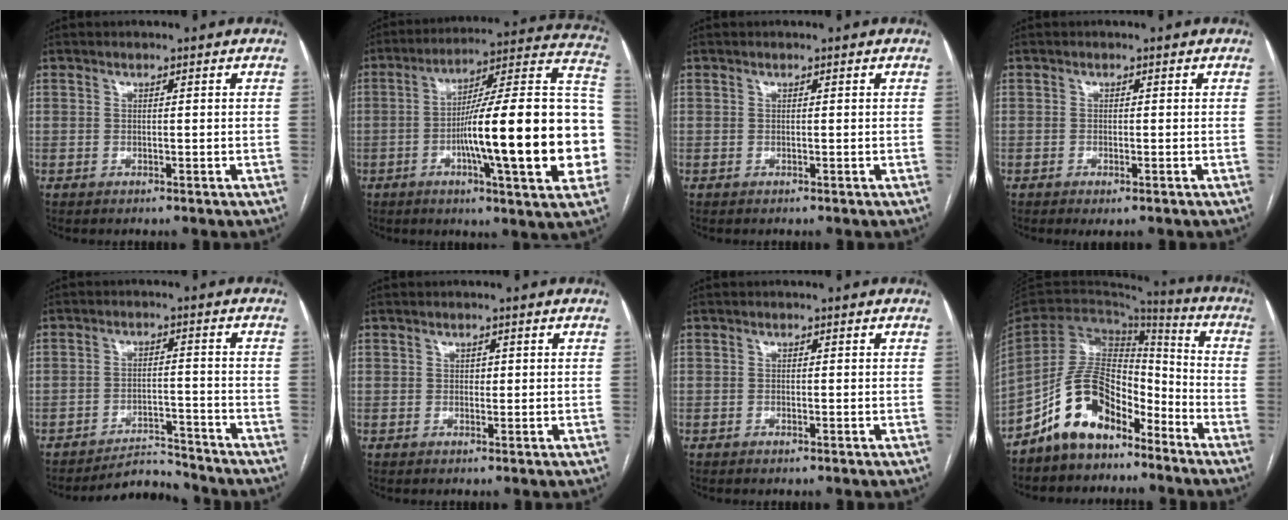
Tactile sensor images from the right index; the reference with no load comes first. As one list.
[{"total": 25.7, "force": [-4.6, 2.5, 25.2], "torque": [-0.292, 0.022, -0.070]}, {"total": 0.0}, {"total": 1.6, "force": [-0.9, 0.4, 1.2], "torque": [-0.017, -0.003, -0.010]}, {"total": 5.4, "force": [-5.4, 0.6, -0.5], "torque": [0.011, 0.007, -0.086]}, {"total": 0.8, "force": [0.2, 0.6, 0.5], "torque": [-0.004, 0.002, 0.002]}, {"total": 0.5, "force": [-0.4, 0.1, 0.3], "torque": [-0.004, 0.000, -0.004]}, {"total": 11.9, "force": [-8.2, 6.3, 5.9], "torque": [-0.124, 0.034, -0.156]}]